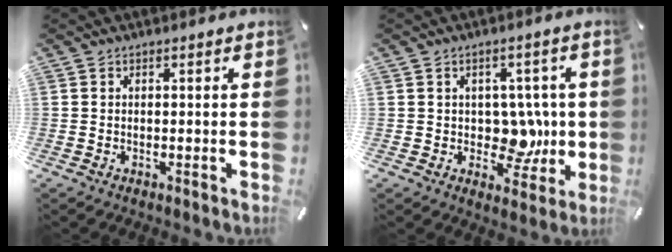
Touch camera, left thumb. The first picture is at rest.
{"total": 8.2, "force": [0.5, 6.7, 4.7], "torque": [-0.042, -0.007, 0.012]}